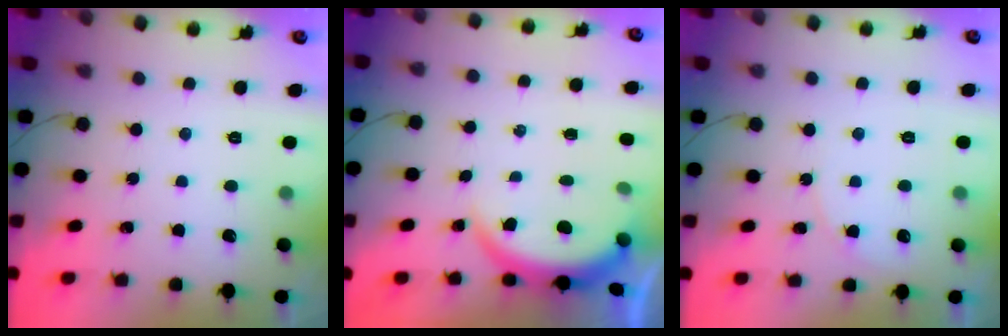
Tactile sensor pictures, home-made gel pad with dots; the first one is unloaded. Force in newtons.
{"total": 3.9, "press": 3.9, "slide": 0.2}
{"total": 3.4, "press": 3.4, "slide": 0.4}